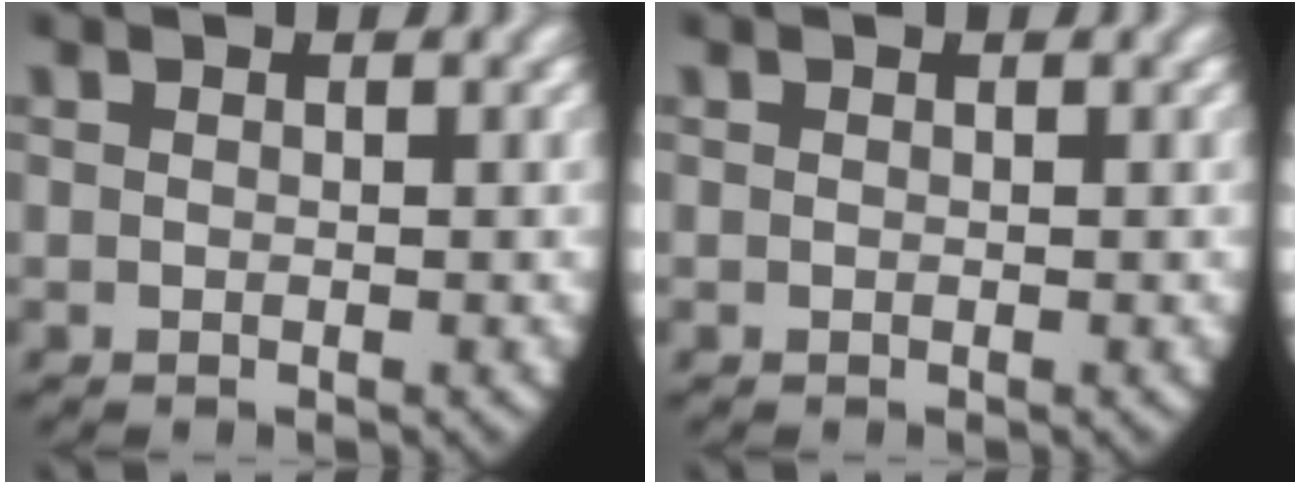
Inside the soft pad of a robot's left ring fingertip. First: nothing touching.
{"total": 0.0}